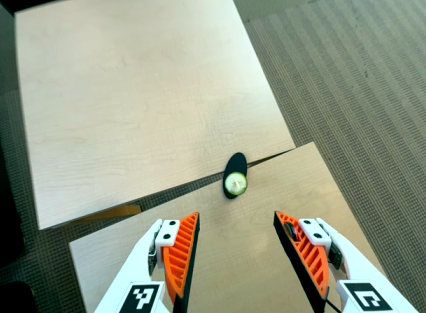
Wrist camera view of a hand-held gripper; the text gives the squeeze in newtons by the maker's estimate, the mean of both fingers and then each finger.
{"total": 0.7, "left": 0.5, "right": 0.8}